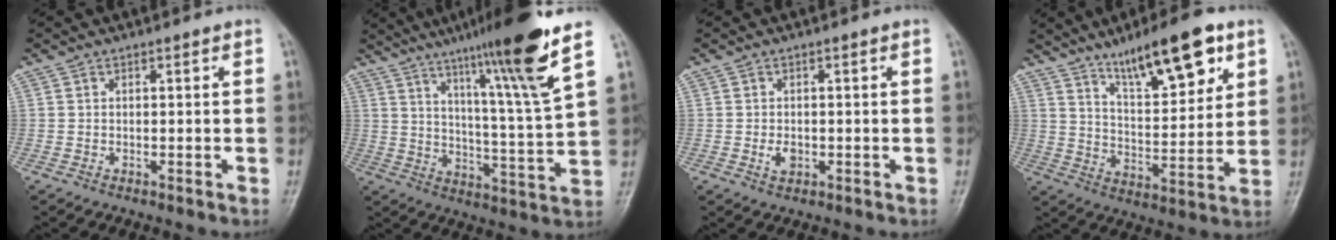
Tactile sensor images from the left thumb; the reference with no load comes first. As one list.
[{"total": 17.8, "force": [11.2, -0.3, 13.8], "torque": [-0.207, -0.056, 0.174]}, {"total": 2.2, "force": [-0.4, 1.5, 1.5], "torque": [-0.025, -0.001, -0.006]}, {"total": 15.7, "force": [9.5, 4.6, 11.6], "torque": [-0.156, -0.045, 0.158]}]